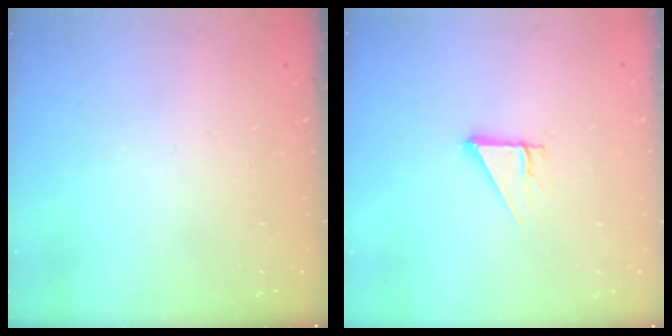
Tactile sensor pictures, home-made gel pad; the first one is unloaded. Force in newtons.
{"total": 3.8, "press": 3.8, "slide": 0.3}